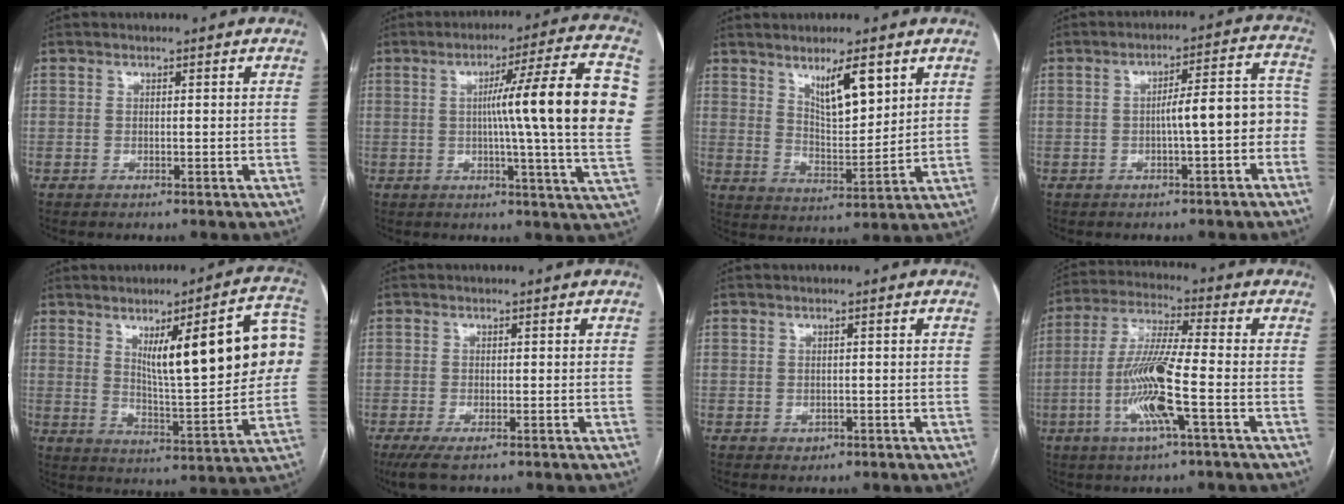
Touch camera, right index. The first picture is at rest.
{"total": 18.7, "force": [2.4, -0.9, 18.5], "torque": [-0.245, 0.006, 0.020]}
{"total": 8.3, "force": [4.7, 1.9, 6.5], "torque": [-0.116, -0.008, 0.088]}
{"total": 8.2, "force": [-1.7, 1.7, 7.8], "torque": [-0.100, 0.041, -0.023]}
{"total": 19.2, "force": [4.7, 3.2, 18.4], "torque": [-0.245, 0.015, 0.069]}
{"total": 3.4, "force": [-1.9, 1.0, 2.6], "torque": [-0.052, -0.008, -0.031]}
{"total": 1.1, "force": [-0.3, 0.9, 0.4], "torque": [-0.004, 0.002, -0.001]}
{"total": 12.2, "force": [-3.5, 0.2, 11.7], "torque": [-0.241, -0.007, -0.073]}